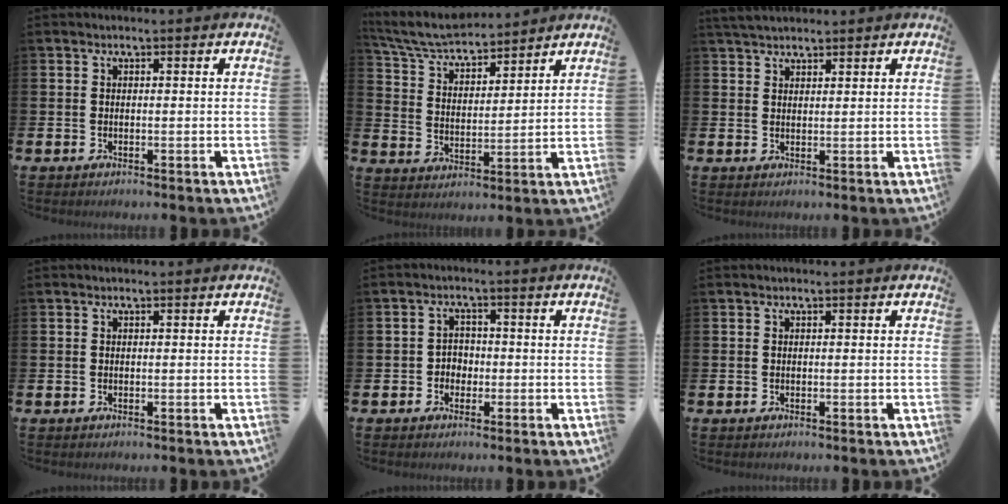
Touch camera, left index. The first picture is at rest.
{"total": 6.4, "force": [6.1, 1.0, 1.7], "torque": [-0.063, -0.038, 0.107]}
{"total": 3.0, "force": [2.8, 0.8, 0.8], "torque": [-0.011, -0.010, 0.051]}
{"total": 0.0}
{"total": 2.3, "force": [-0.9, 2.1, 0.6], "torque": [-0.003, 0.002, -0.026]}
{"total": 0.0}